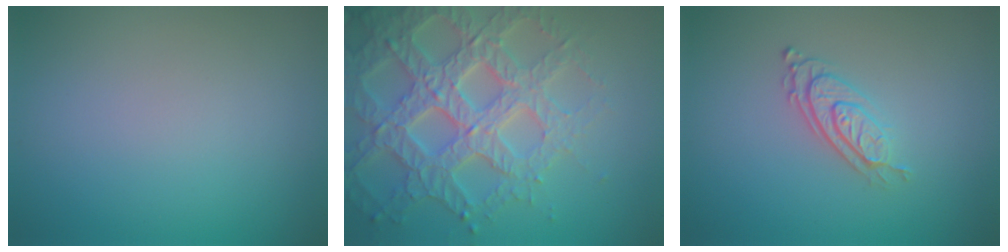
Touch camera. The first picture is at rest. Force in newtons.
{"total": 7.0, "press": 6.8, "slide": 1.7}
{"total": 2.8, "press": 2.0, "slide": 1.9}